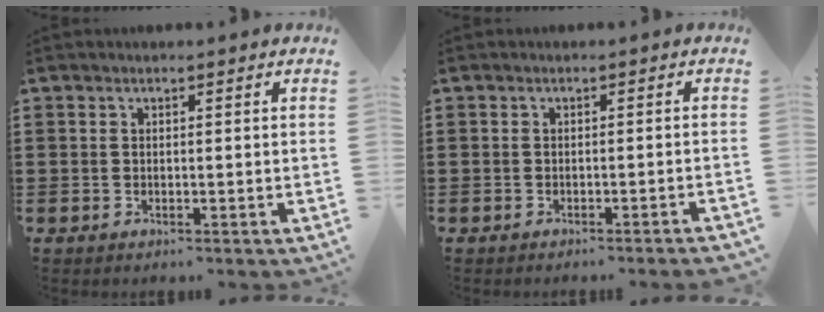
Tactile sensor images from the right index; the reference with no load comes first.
{"total": 1.1, "force": [-0.9, -0.2, 0.5], "torque": [-0.009, -0.001, -0.018]}